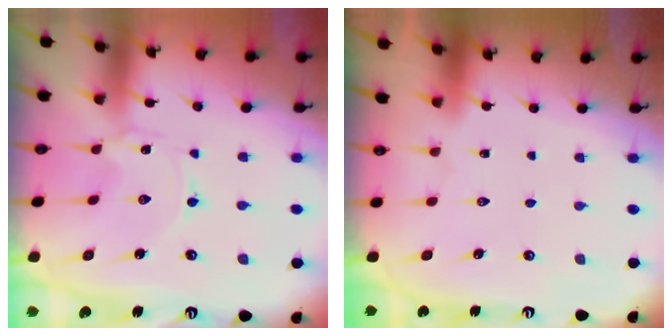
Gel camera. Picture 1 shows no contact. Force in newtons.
{"total": 1.5, "press": 1.5, "slide": 0.1}